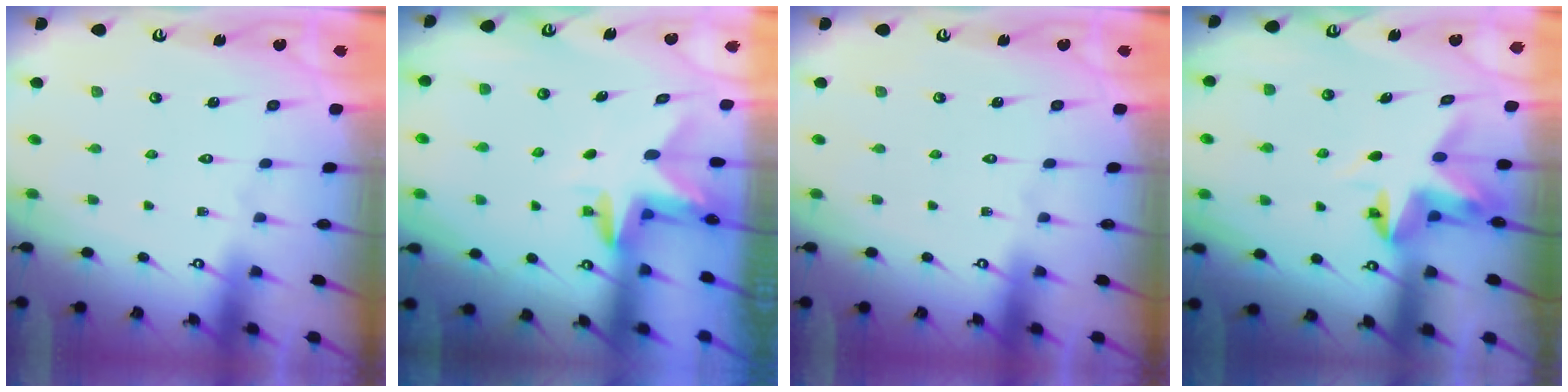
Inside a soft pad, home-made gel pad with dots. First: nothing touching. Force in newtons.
{"total": 2.9, "press": 2.9, "slide": 0.3}
{"total": 0.0}
{"total": 4.9, "press": 4.9, "slide": 0.2}